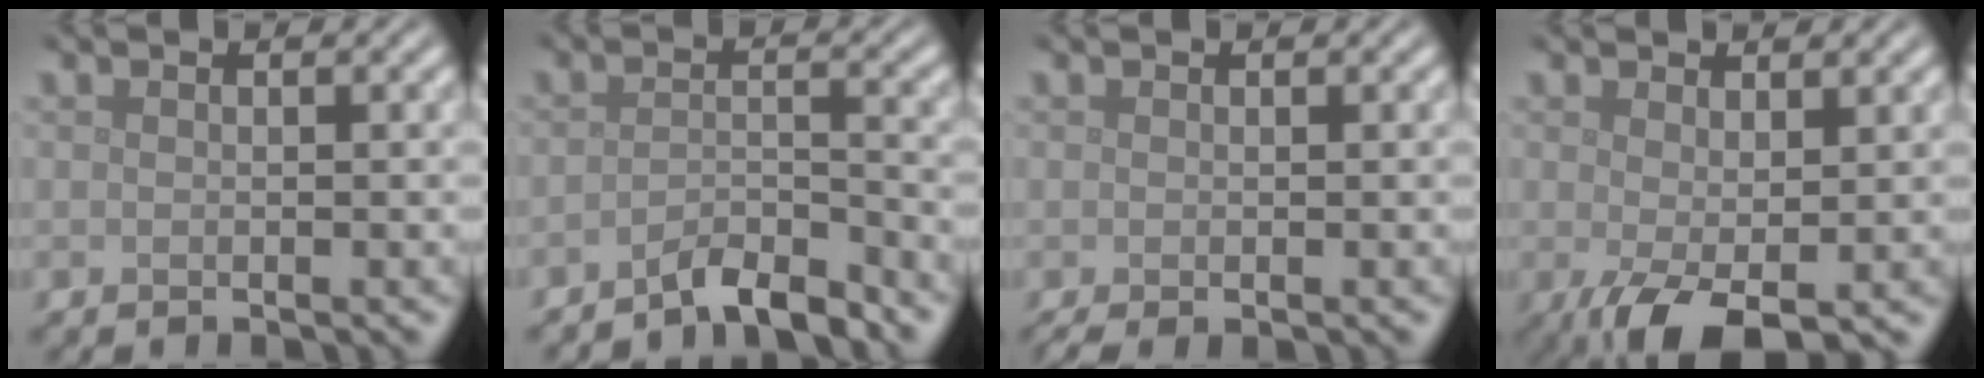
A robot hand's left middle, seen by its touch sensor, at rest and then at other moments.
{"total": 3.3, "force": [-2.9, 0.4, 1.4], "torque": [-0.026, 0.003, -0.060]}
{"total": 1.0, "force": [-0.4, 0.2, 0.8], "torque": [-0.021, -0.009, -0.005]}
{"total": 3.5, "force": [-0.7, 1.4, 3.2], "torque": [-0.066, -0.013, -0.010]}